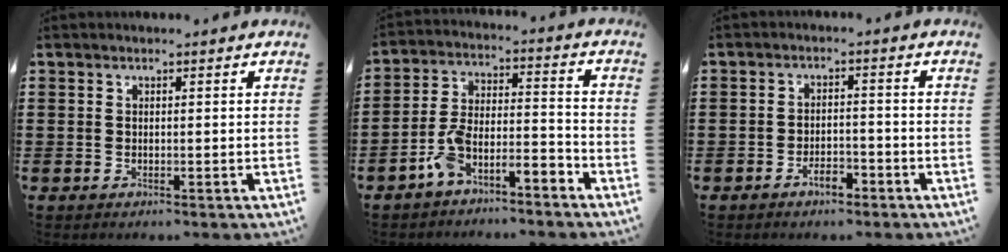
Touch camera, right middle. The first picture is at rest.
{"total": 6.0, "force": [-5.4, 1.1, 2.4], "torque": [-0.064, 0.001, -0.113]}
{"total": 3.4, "force": [-2.6, 1.2, 1.9], "torque": [-0.033, 0.008, -0.050]}